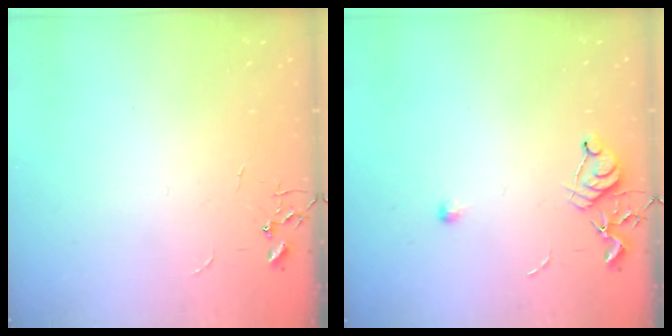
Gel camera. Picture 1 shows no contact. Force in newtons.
{"total": 7.1, "press": 7.1, "slide": 0.8}